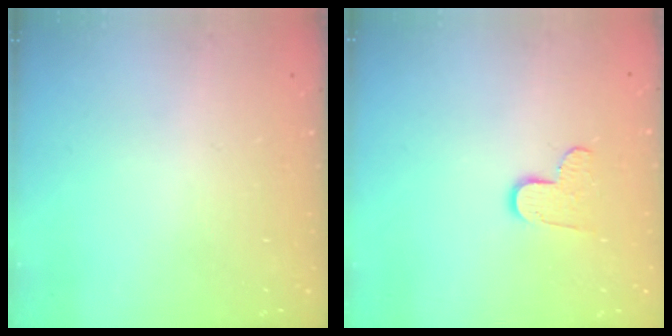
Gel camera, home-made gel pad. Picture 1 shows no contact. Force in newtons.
{"total": 7.0, "press": 7.0, "slide": 0.3}